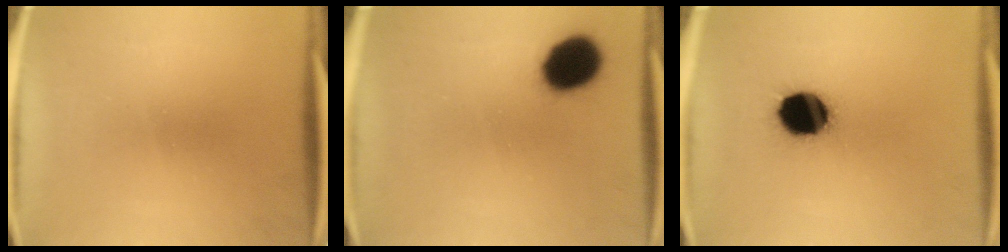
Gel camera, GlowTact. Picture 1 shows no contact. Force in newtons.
{"total": 12.9}
{"total": 14.7}